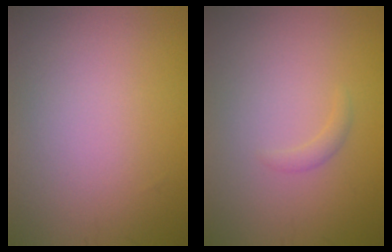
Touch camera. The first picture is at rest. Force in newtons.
{"total": 0.9, "press": 0.9, "slide": 0.2}